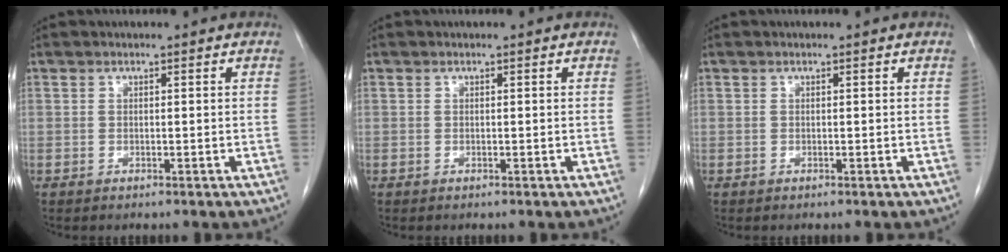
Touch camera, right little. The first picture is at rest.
{"total": 0.0}
{"total": 0.0}